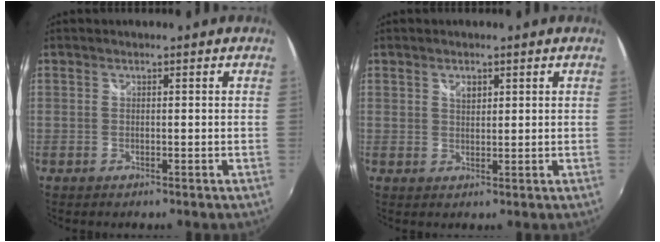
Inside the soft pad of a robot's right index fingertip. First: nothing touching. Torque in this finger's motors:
{"motor_torque": [-0.01, 0.04, 0.01, 0.03]}